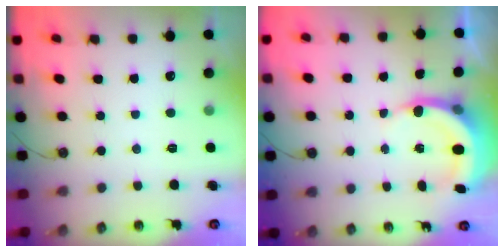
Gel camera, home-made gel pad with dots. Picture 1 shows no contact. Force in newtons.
{"total": 5.9, "press": 5.8, "slide": 0.7}